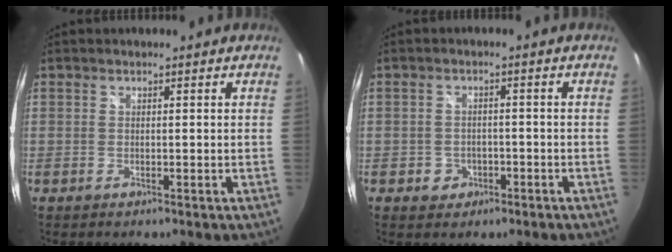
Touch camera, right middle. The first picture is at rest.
{"total": 3.6, "force": [-1.6, 3.1, 0.7], "torque": [-0.022, 0.004, -0.021]}